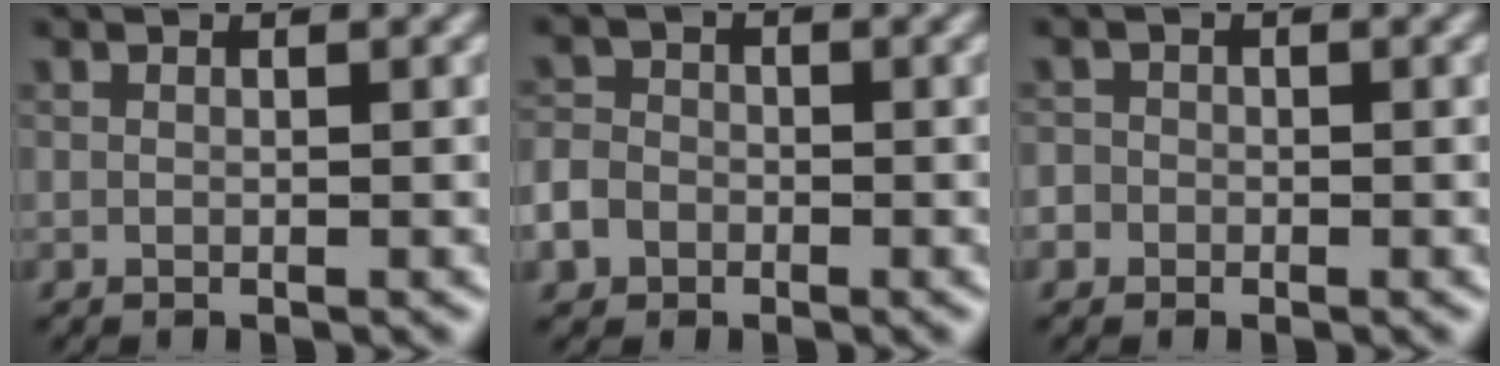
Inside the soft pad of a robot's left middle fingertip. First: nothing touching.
{"total": 3.4, "force": [-2.0, 2.6, 1.0], "torque": [-0.018, -0.003, -0.037]}
{"total": 1.4, "force": [-0.9, 1.1, -0.1], "torque": [0.001, 0.008, -0.013]}